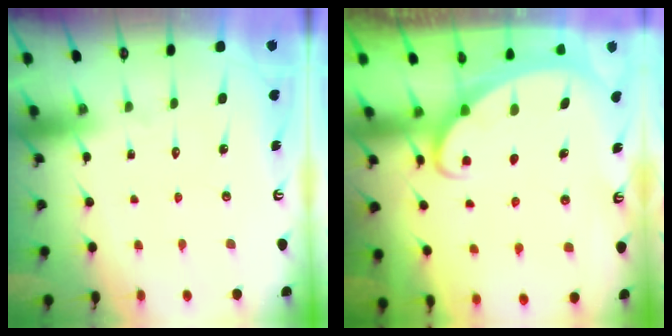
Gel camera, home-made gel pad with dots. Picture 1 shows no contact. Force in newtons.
{"total": 1.9, "press": 1.9, "slide": 0.1}